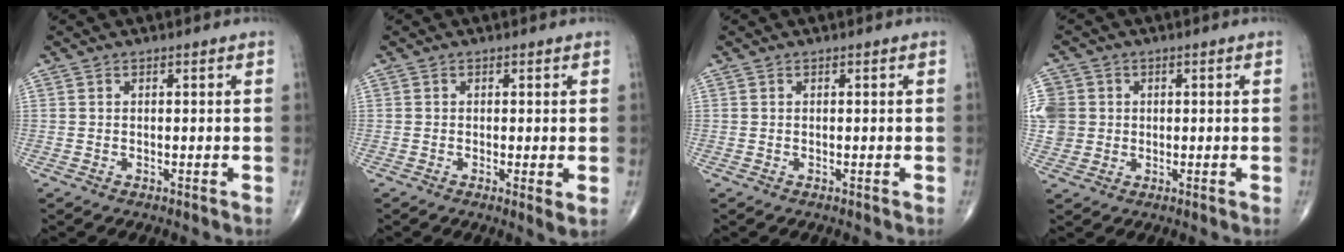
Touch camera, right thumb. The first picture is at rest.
{"total": 2.2, "force": [-0.2, 0.4, 2.2], "torque": [-0.044, -0.011, -0.010]}
{"total": 0.0}
{"total": 9.2, "force": [1.1, 8.6, 3.2], "torque": [-0.074, 0.019, 0.029]}